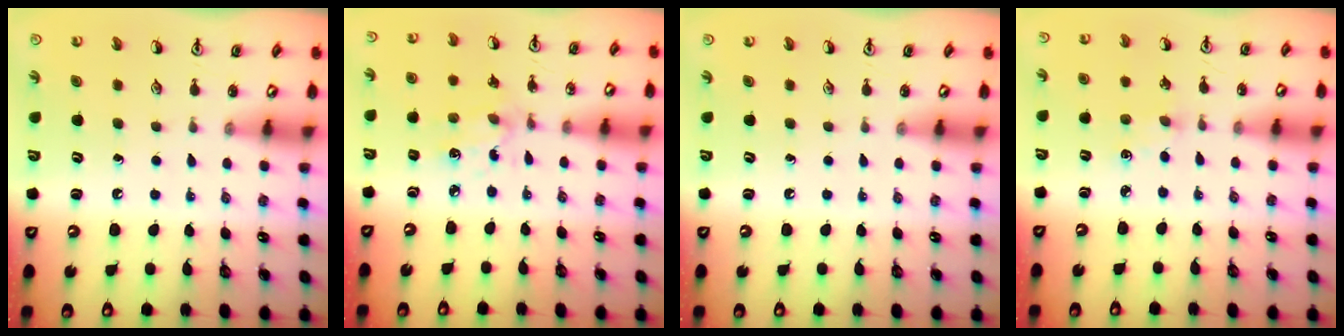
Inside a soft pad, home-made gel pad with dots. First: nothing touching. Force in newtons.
{"total": 3.3, "press": 3.1, "slide": 1.3}
{"total": 0.0}
{"total": 1.7, "press": 1.6, "slide": 0.3}